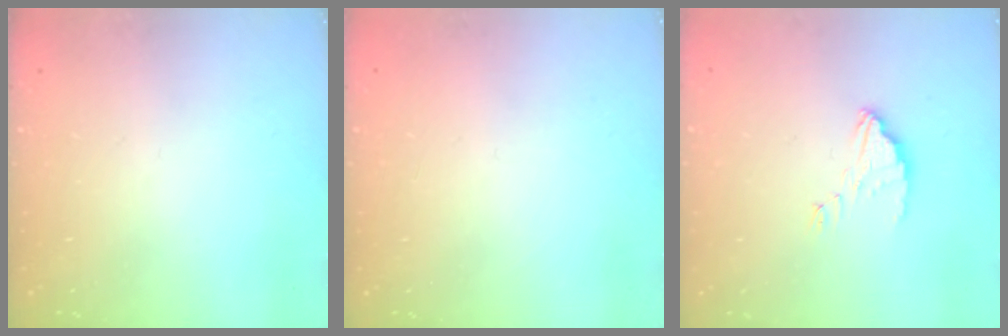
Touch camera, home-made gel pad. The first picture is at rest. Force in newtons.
{"total": 2.3, "press": 2.3, "slide": 0.1}
{"total": 2.9, "press": 2.9, "slide": 0.2}